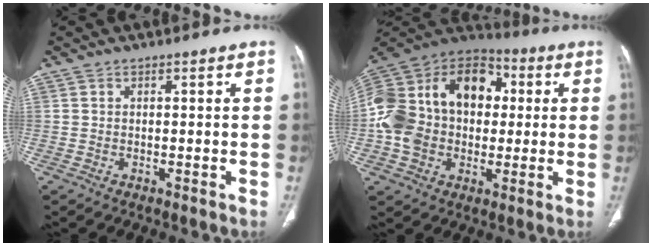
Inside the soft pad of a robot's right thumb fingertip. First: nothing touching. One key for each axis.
{"total": 26.0, "fx": 1.9, "fy": 18.9, "fz": 17.7, "tx": -0.343, "ty": 0.046, "tz": 0.033}